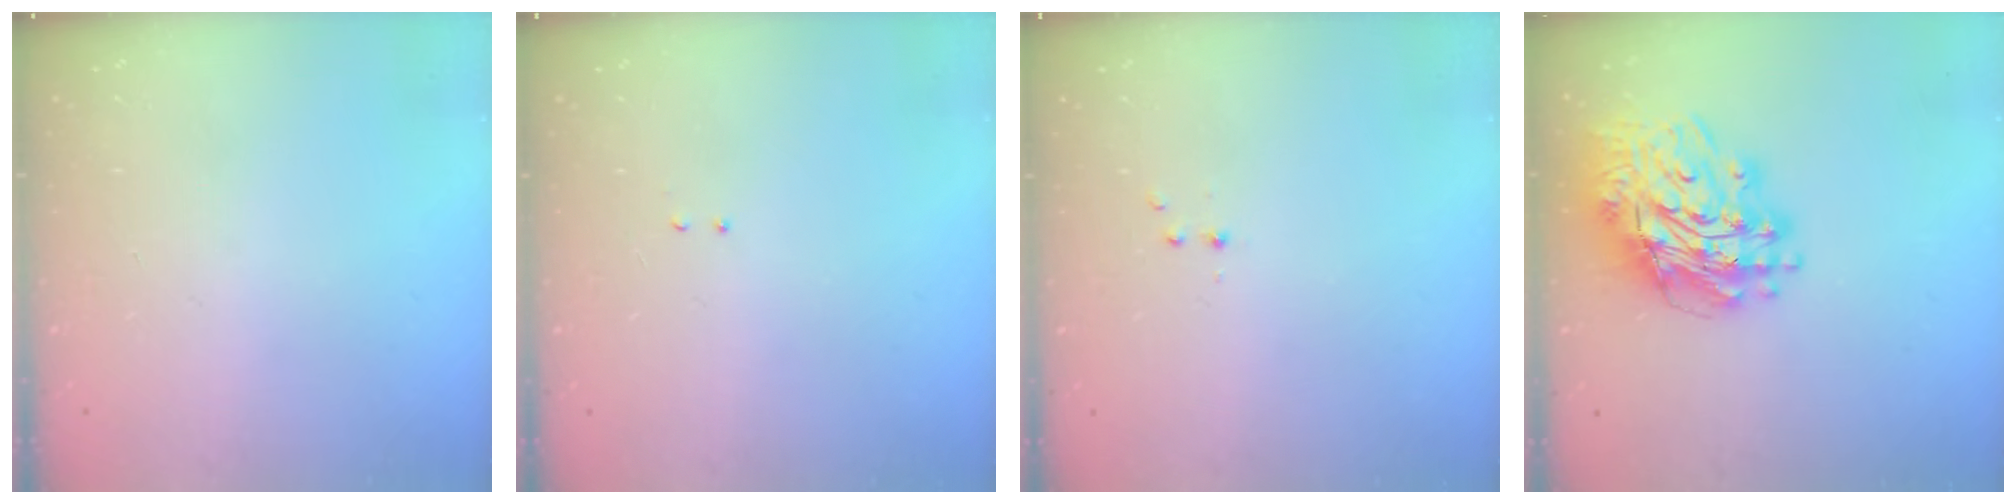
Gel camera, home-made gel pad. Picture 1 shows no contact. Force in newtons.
{"total": 2.1, "press": 2.0, "slide": 0.6}
{"total": 2.2, "press": 1.9, "slide": 1.2}
{"total": 18.5, "press": 18.3, "slide": 3.0}